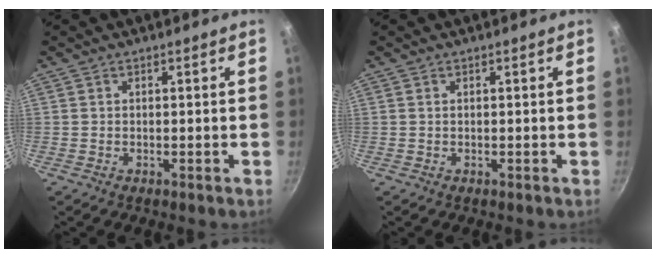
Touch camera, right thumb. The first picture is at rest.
{"total": 0.0}